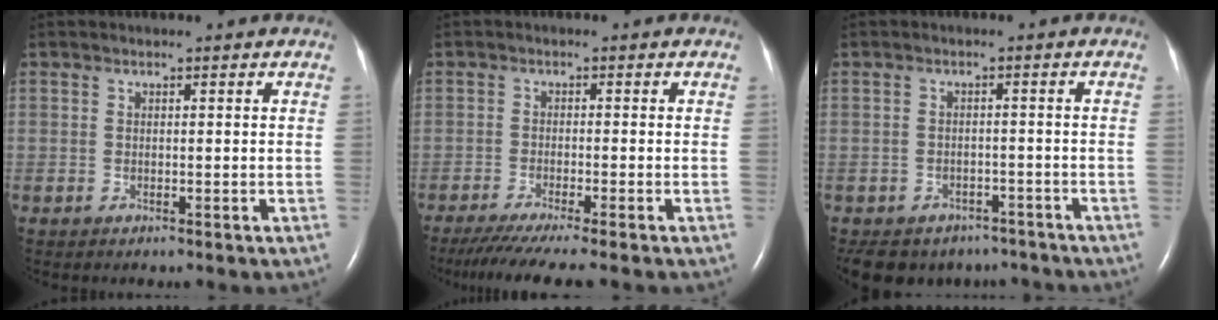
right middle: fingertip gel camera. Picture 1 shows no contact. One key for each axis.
{"total": 8.6, "fx": -7.2, "fy": -0.7, "fz": 4.7, "tx": -0.060, "ty": -0.028, "tz": -0.116}
{"total": 11.0, "fx": -9.0, "fy": 6.0, "fz": 2.1, "tx": -0.040, "ty": 0.007, "tz": -0.104}